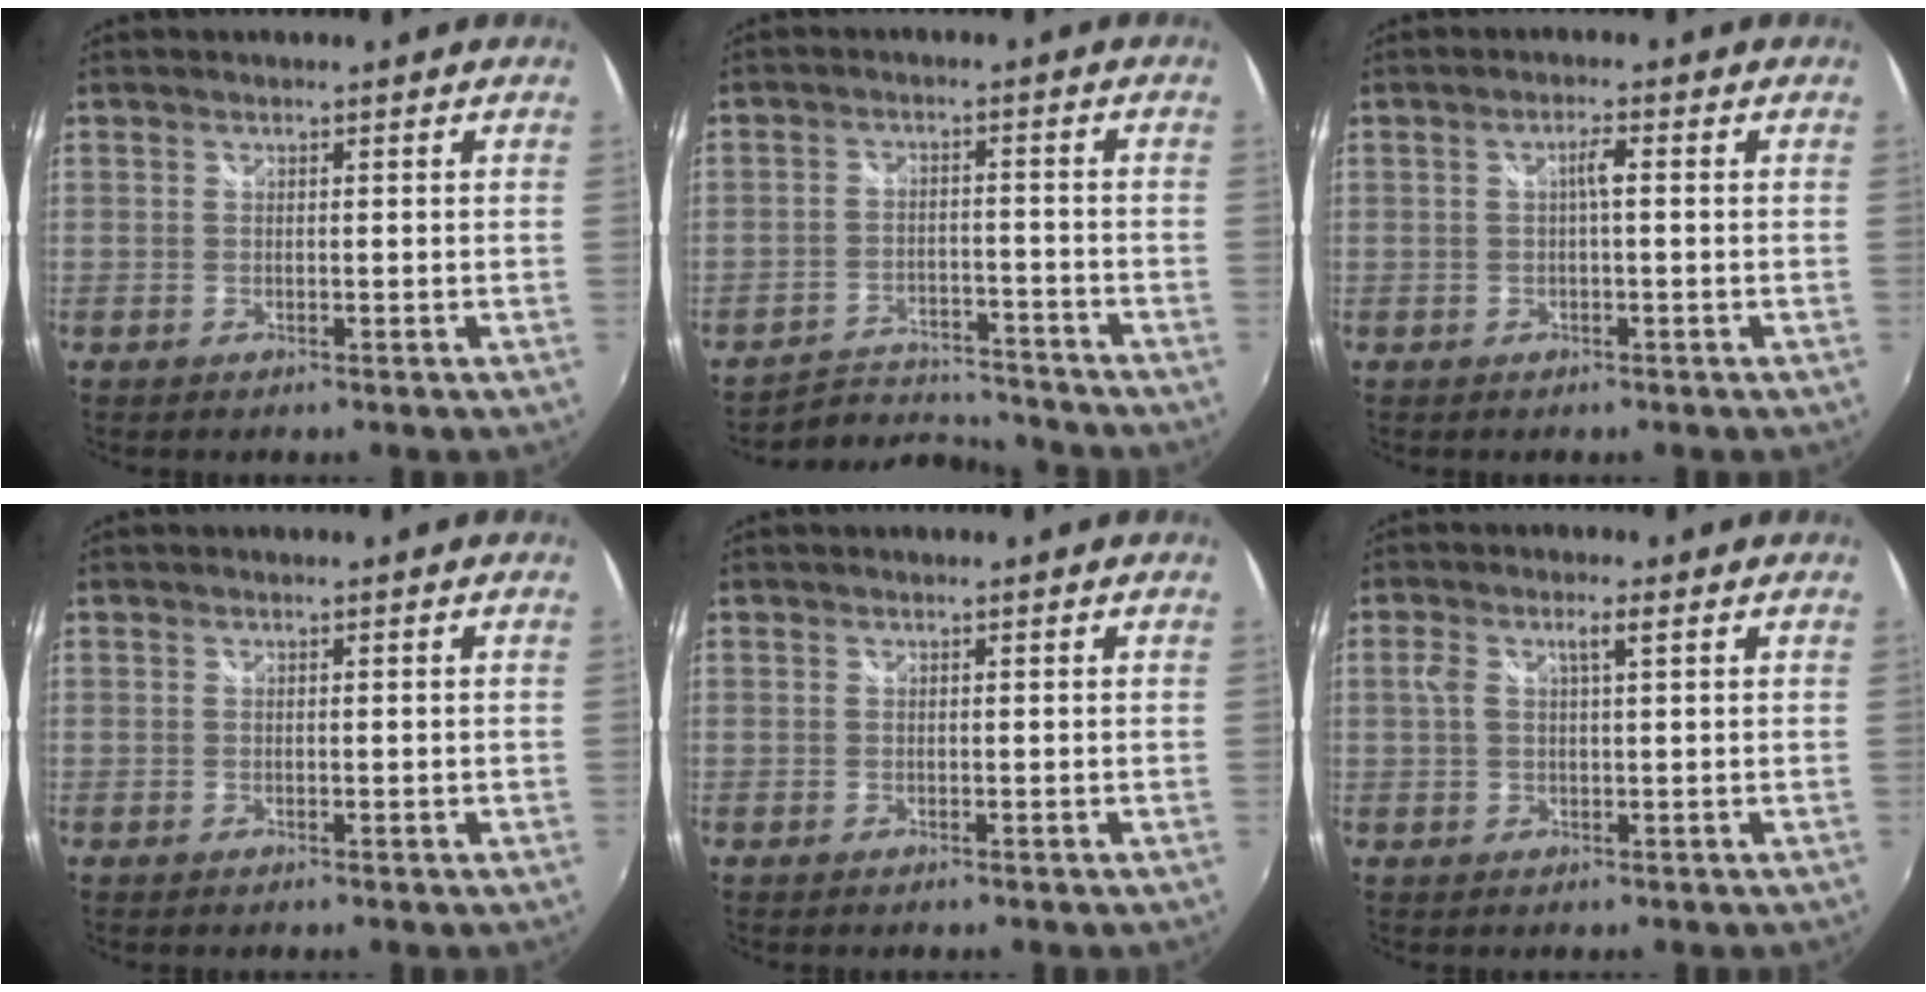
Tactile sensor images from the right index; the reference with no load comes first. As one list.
[{"total": 9.3, "force": [-9.1, 1.8, 0.7], "torque": [-0.036, 0.014, -0.140]}, {"total": 2.2, "force": [0.0, 0.1, 2.2], "torque": [-0.041, 0.006, -0.001]}, {"total": 0.7, "force": [-0.2, 0.3, 0.5], "torque": [-0.006, 0.001, -0.002]}, {"total": 0.0}, {"total": 3.5, "force": [1.0, 0.8, 3.3], "torque": [-0.064, 0.005, 0.021]}]